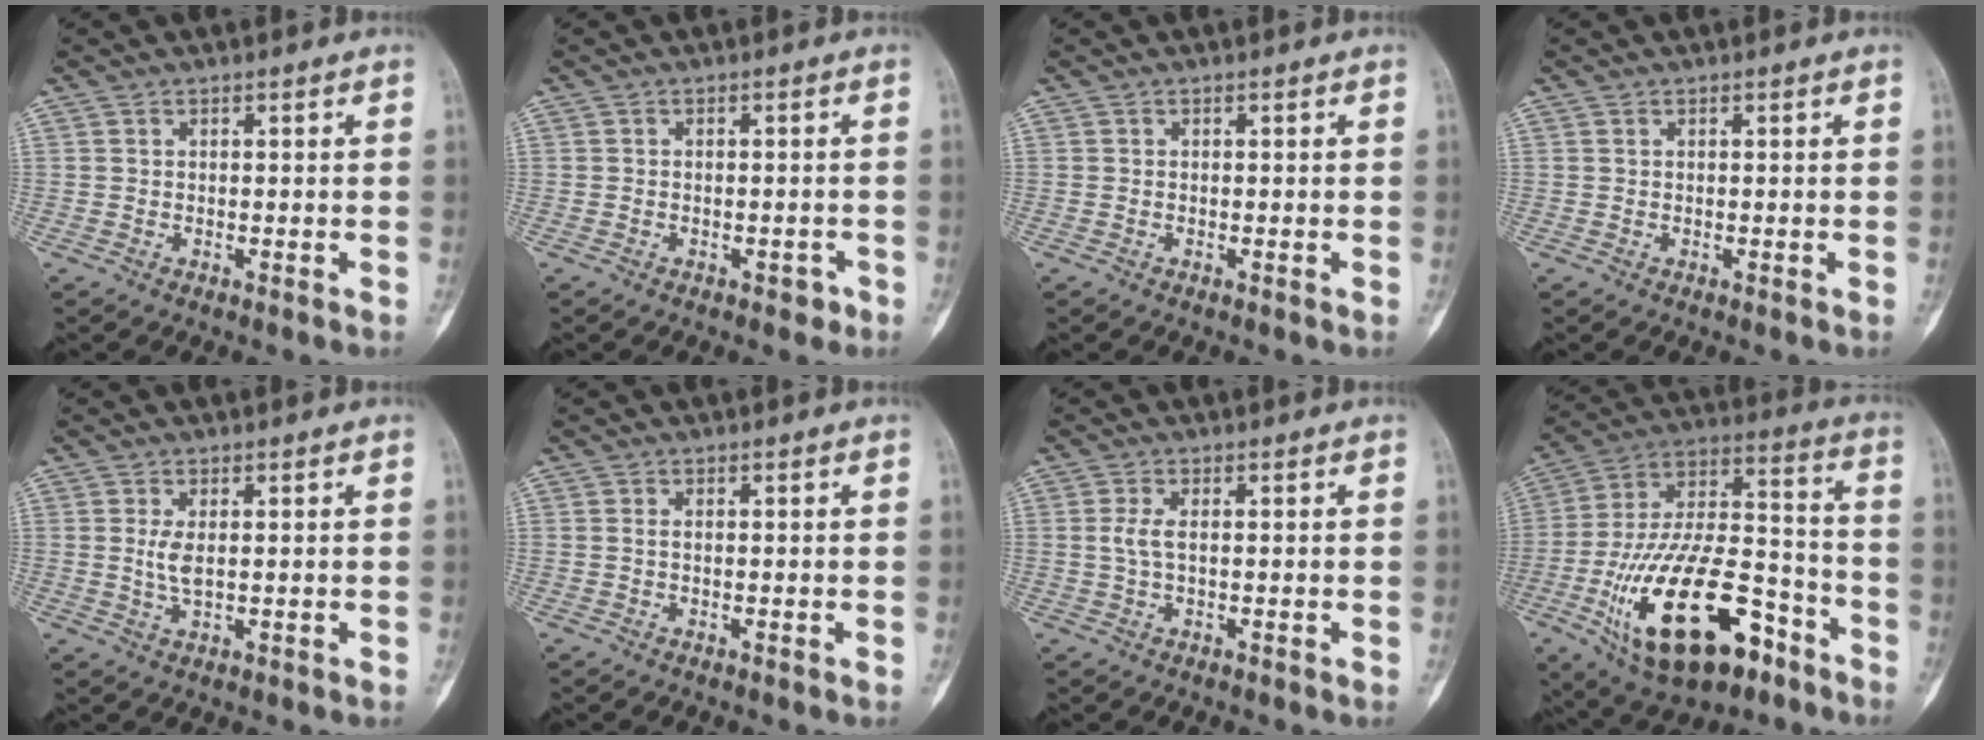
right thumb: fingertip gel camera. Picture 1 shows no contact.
{"total": 1.7, "force": [-1.0, 1.0, 0.8], "torque": [0.000, 0.006, -0.014]}
{"total": 0.0}
{"total": 0.0}
{"total": 3.0, "force": [0.4, 1.1, 2.7], "torque": [-0.059, -0.006, 0.013]}
{"total": 0.7, "force": [0.1, 0.3, 0.6], "torque": [-0.015, 0.001, 0.002]}
{"total": 2.7, "force": [0.3, 1.1, 2.5], "torque": [-0.064, 0.004, 0.008]}
{"total": 26.9, "force": [-12.4, 12.6, 20.2], "torque": [-0.384, 0.061, -0.201]}